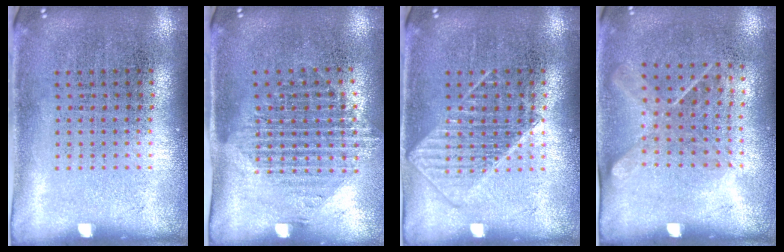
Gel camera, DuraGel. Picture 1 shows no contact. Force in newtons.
{"total": 1.5, "press": 1.2, "slide": 0.9}
{"total": 1.8, "press": 1.8, "slide": 0.4}
{"total": 1.2, "press": 0.9, "slide": 0.8}